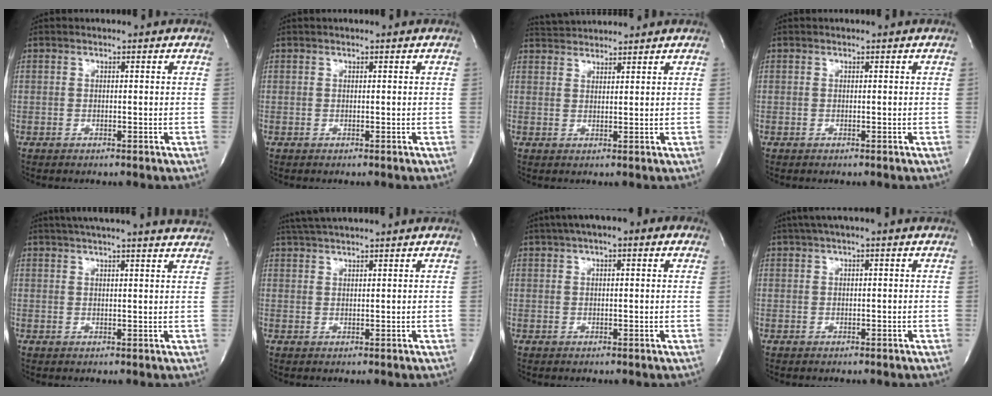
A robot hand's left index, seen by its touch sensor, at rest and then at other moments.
{"total": 0.0}
{"total": 4.1, "force": [4.1, 0.2, 0.3], "torque": [-0.014, 0.027, 0.074]}
{"total": 0.0}
{"total": 18.1, "force": [16.4, 0.6, 7.6], "torque": [-0.124, 0.010, 0.203]}
{"total": 6.4, "force": [5.7, -0.4, 2.8], "torque": [-0.052, 0.030, 0.093]}
{"total": 7.4, "force": [4.4, 2.2, 5.6], "torque": [-0.088, 0.035, 0.062]}
{"total": 3.2, "force": [1.8, 0.1, 2.6], "torque": [-0.052, 0.022, 0.031]}